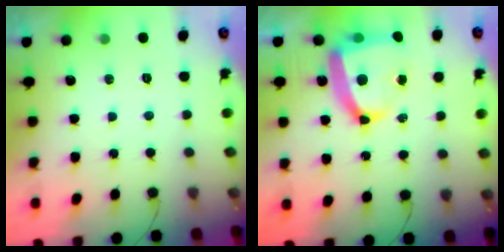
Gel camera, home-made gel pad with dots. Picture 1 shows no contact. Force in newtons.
{"total": 18.1, "press": 18.0, "slide": 1.9}